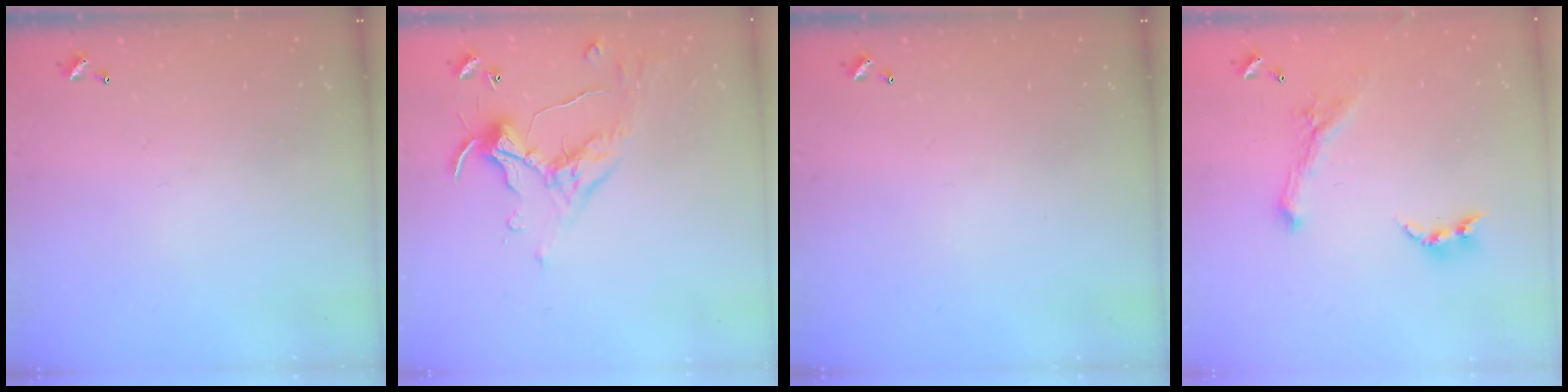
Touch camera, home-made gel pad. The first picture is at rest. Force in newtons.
{"total": 1.5, "press": 1.5, "slide": 0.2}
{"total": 0.0}
{"total": 0.8, "press": 0.8, "slide": 0.2}